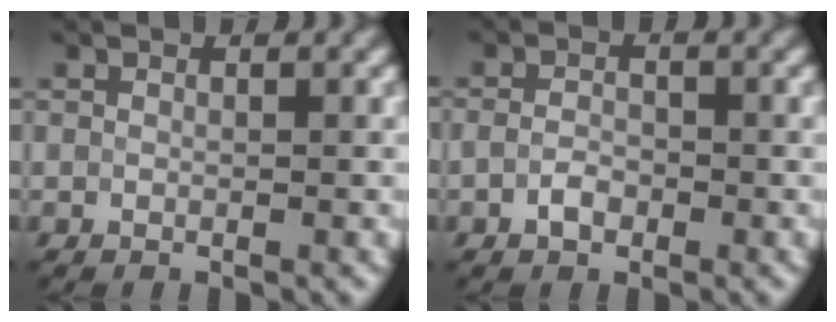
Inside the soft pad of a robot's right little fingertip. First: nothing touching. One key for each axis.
{"total": 1.5, "fx": -0.8, "fy": 0.9, "fz": 0.9, "tx": -0.021, "ty": -0.001, "tz": -0.016}